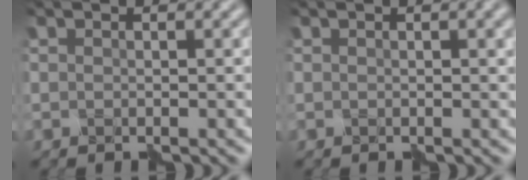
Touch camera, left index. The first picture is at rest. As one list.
[{"total": 1.1, "force": [0.4, 0.2, 1.0], "torque": [-0.017, 0.003, 0.002]}]